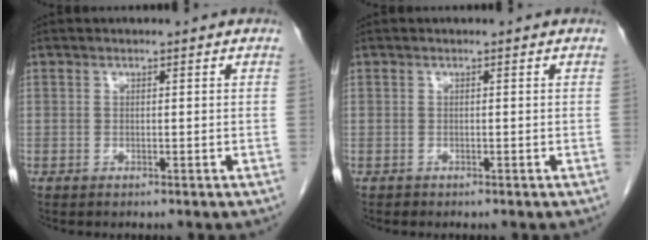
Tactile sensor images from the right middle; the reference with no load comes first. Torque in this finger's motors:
{"motor_torque": [-0.20, 0.00, -0.10, -0.01]}